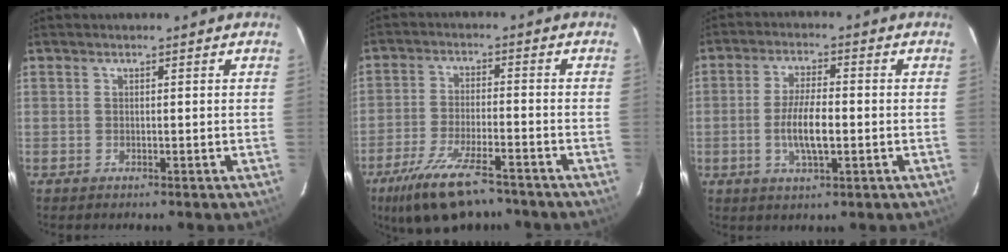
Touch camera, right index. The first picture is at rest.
{"total": 13.2, "force": [-9.8, 4.0, 7.9], "torque": [-0.174, -0.027, -0.168]}
{"total": 7.4, "force": [-1.5, 2.1, 6.9], "torque": [-0.137, -0.001, -0.028]}